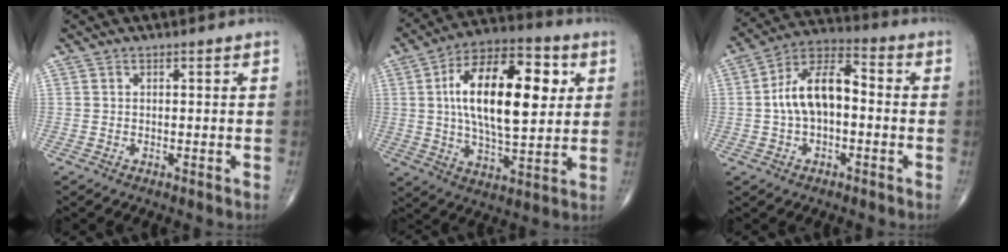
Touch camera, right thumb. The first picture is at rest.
{"total": 21.7, "force": [4.4, 9.8, 18.8], "torque": [-0.294, 0.003, 0.065]}
{"total": 12.0, "force": [-0.4, 6.6, 10.0], "torque": [-0.177, 0.041, -0.018]}